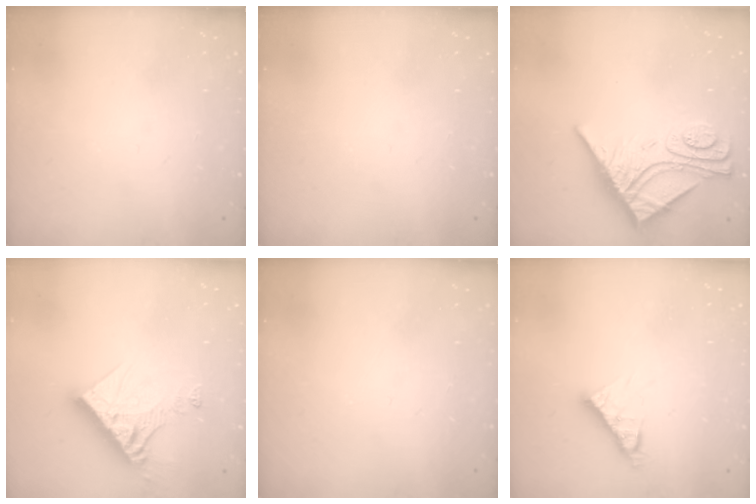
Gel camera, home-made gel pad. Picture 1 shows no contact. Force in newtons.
{"total": 0.0}
{"total": 13.4, "press": 13.4, "slide": 1.1}
{"total": 13.2, "press": 13.1, "slide": 1.2}
{"total": 0.0}
{"total": 5.9, "press": 5.9, "slide": 0.5}